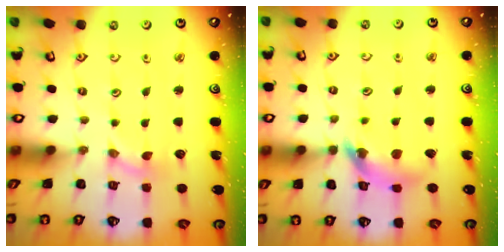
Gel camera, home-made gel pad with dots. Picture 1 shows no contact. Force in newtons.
{"total": 12.2, "press": 12.1, "slide": 1.6}